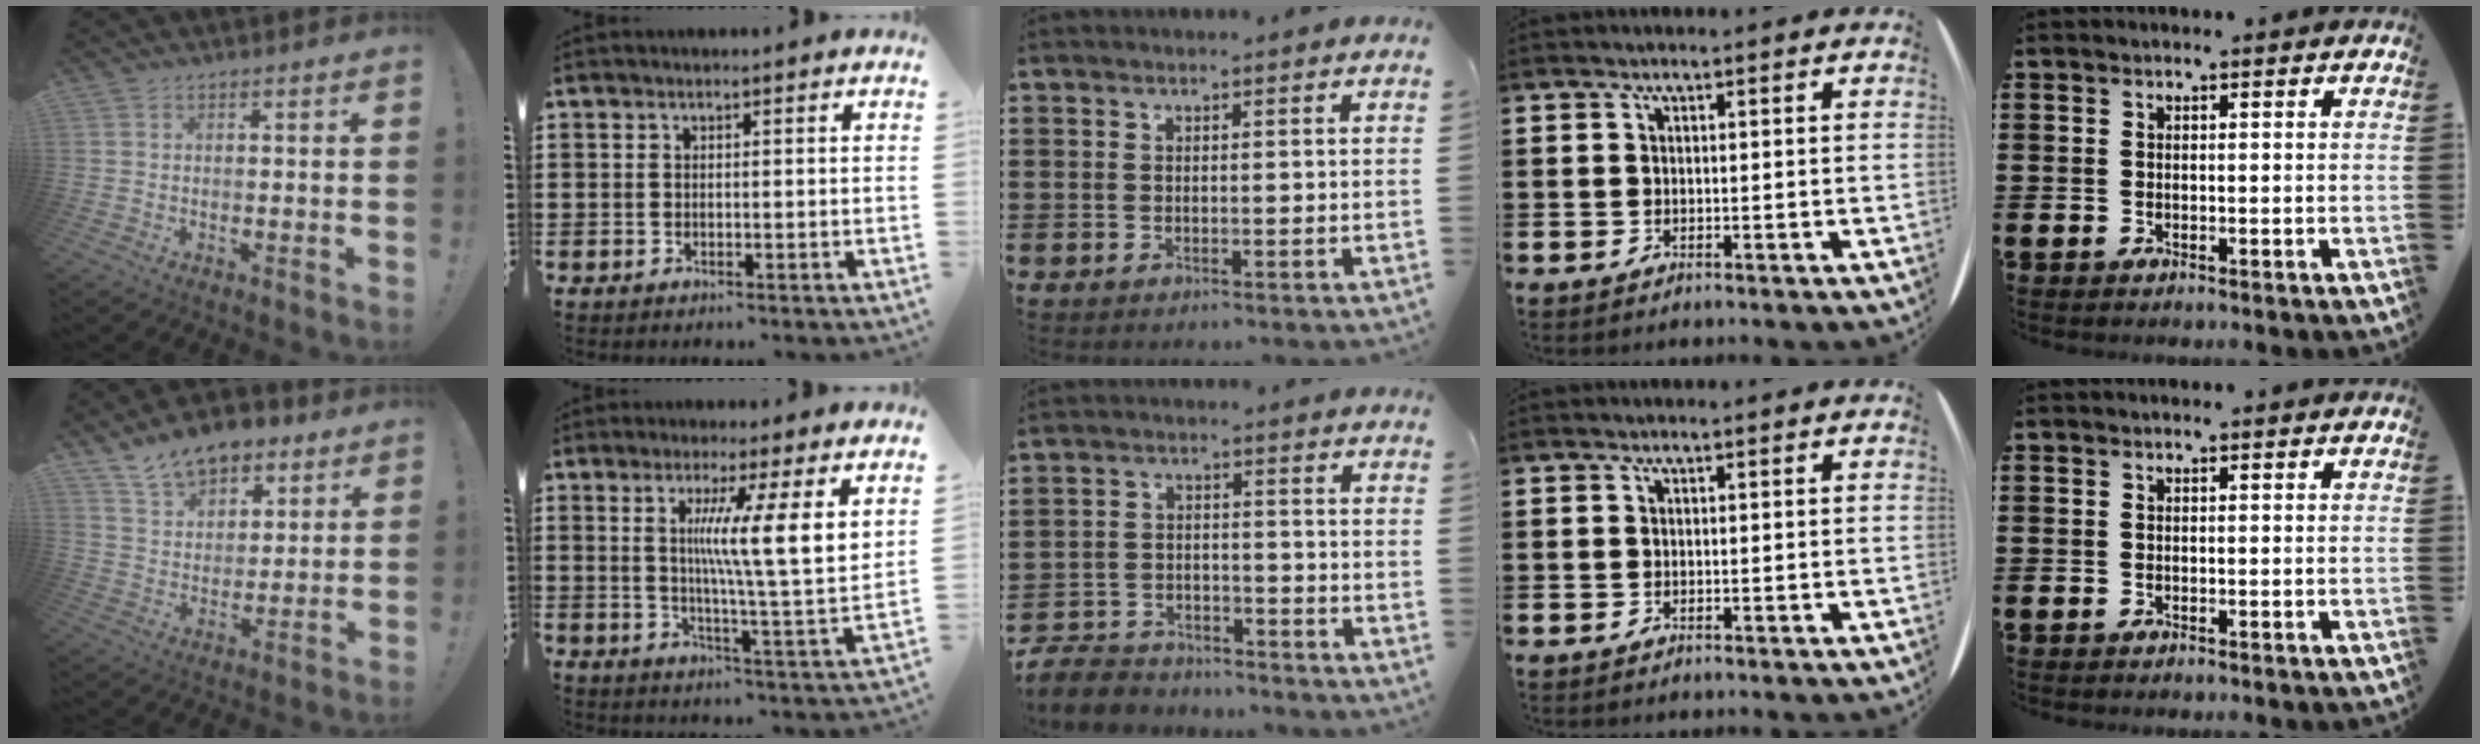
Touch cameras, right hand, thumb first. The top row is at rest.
{"thumb": {"total": 12.7, "force": [9.2, 7.3, 4.8], "torque": [-0.076, -0.058, 0.173]}, "index": {"total": 9.4, "force": [4.0, -0.4, 8.5], "torque": [-0.147, -0.027, 0.058]}, "middle": {"total": 5.4, "force": [-5.2, 1.2, 0.6], "torque": [-0.022, 0.005, -0.108]}}